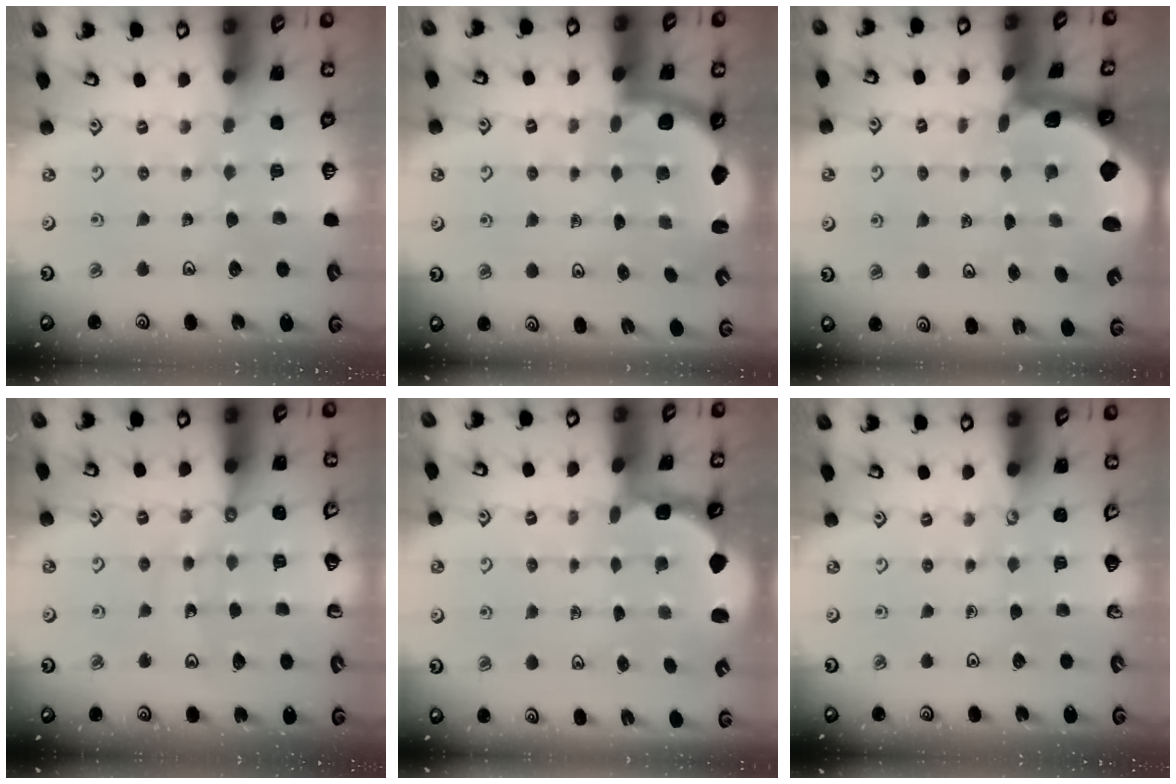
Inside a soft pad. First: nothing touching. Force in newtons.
{"total": 2.6, "press": 2.5, "slide": 0.6}
{"total": 1.9, "press": 1.9, "slide": 0.4}
{"total": 10.2, "press": 10.1, "slide": 1.3}
{"total": 1.6, "press": 1.5, "slide": 0.4}
{"total": 0.0}